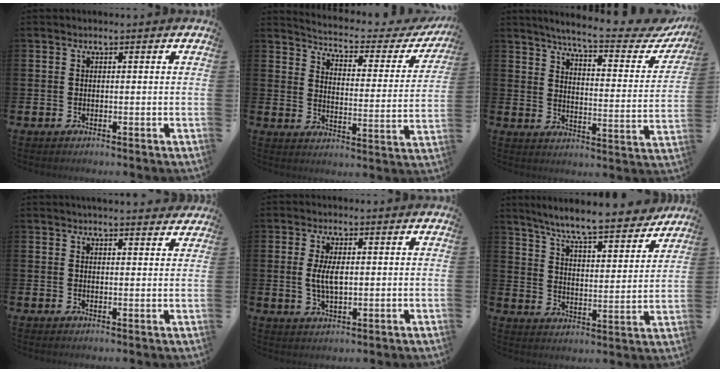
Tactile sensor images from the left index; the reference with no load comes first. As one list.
[{"total": 4.6, "force": [4.3, 1.0, 1.4], "torque": [-0.048, -0.035, 0.065]}, {"total": 7.4, "force": [6.6, 0.5, 3.3], "torque": [-0.078, -0.047, 0.105]}, {"total": 2.9, "force": [2.9, 0.1, 0.2], "torque": [-0.002, -0.015, 0.051]}, {"total": 4.0, "force": [0.6, 1.7, 3.6], "torque": [-0.064, 0.003, 0.006]}, {"total": 8.7, "force": [8.1, 0.4, 3.2], "torque": [-0.088, -0.057, 0.139]}]